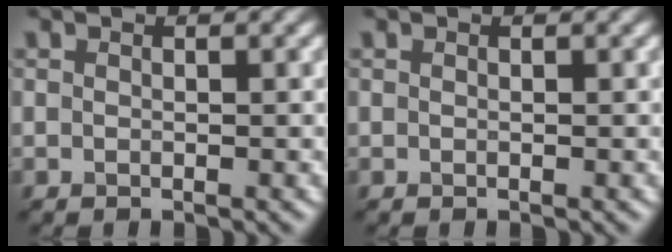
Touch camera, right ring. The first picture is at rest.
{"total": 0.0}